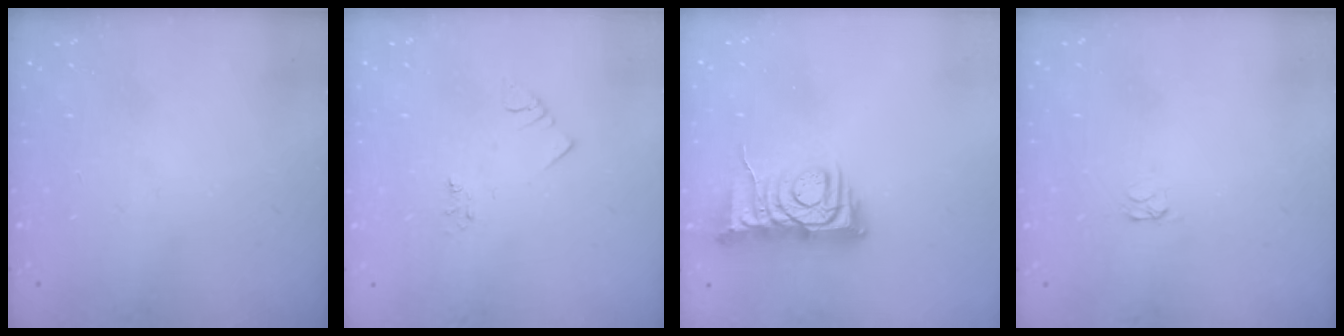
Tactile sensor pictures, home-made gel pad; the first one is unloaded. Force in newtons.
{"total": 4.0, "press": 4.0, "slide": 0.5}
{"total": 7.6, "press": 7.6, "slide": 1.0}
{"total": 2.4, "press": 2.3, "slide": 0.4}